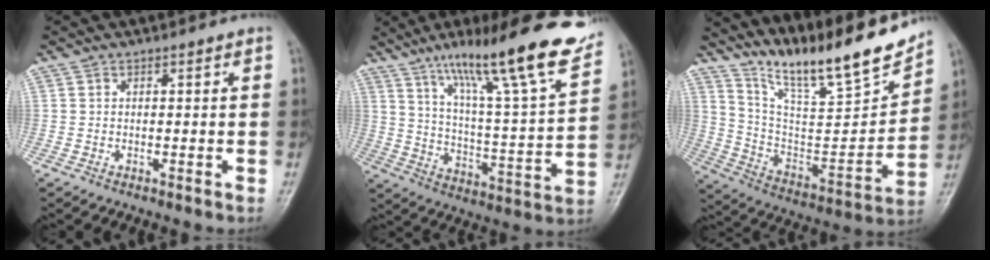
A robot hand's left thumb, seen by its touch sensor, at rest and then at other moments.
{"total": 23.7, "force": [16.3, 2.6, 16.9], "torque": [-0.240, -0.060, 0.259]}
{"total": 20.8, "force": [17.0, 3.0, 11.5], "torque": [-0.157, -0.093, 0.299]}